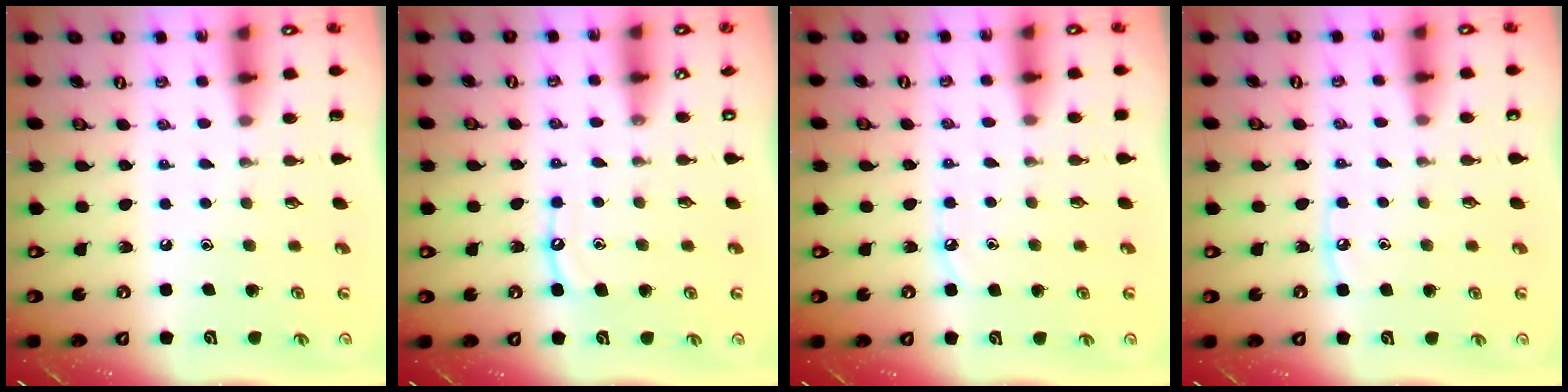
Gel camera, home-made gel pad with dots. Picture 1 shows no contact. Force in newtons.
{"total": 6.1, "press": 6.1, "slide": 0.6}
{"total": 4.9, "press": 4.8, "slide": 0.7}
{"total": 3.8, "press": 3.8, "slide": 0.5}